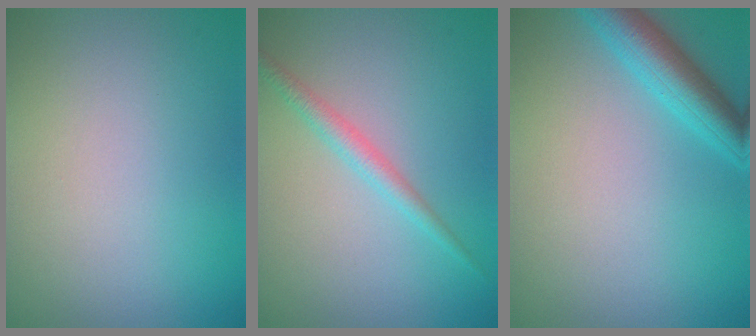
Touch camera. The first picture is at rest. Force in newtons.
{"total": 1.8, "press": 1.8, "slide": 0.0}
{"total": 4.1, "press": 4.1, "slide": 0.3}